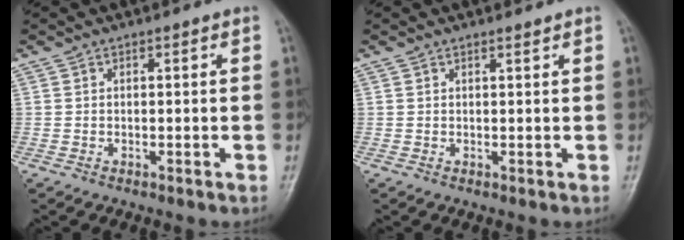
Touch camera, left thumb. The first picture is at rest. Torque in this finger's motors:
{"motor_torque": [-0.43, 0.00, 0.02, 0.04, 0.03]}